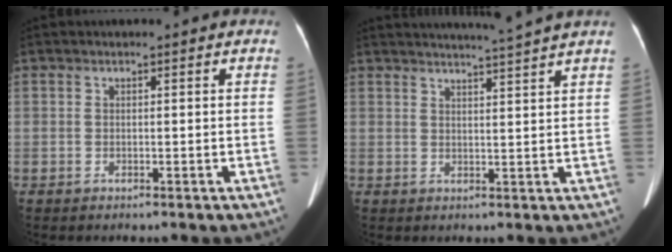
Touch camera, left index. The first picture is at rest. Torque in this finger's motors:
{"motor_torque": [0.16, -0.41, -0.03, 0.05]}